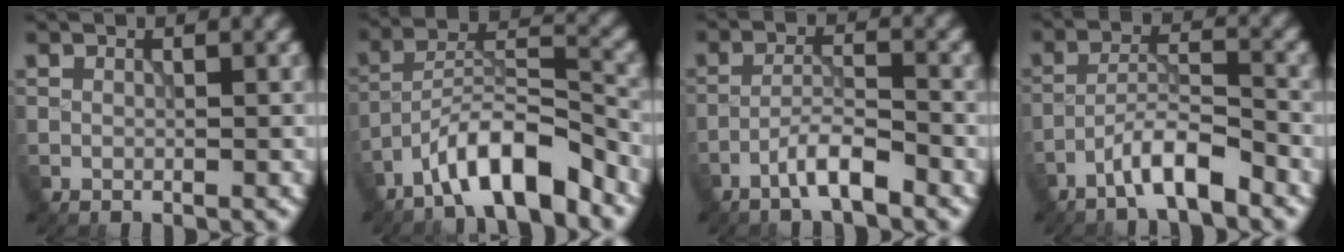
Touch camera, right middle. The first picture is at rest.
{"total": 7.5, "force": [-5.4, 1.8, 4.8], "torque": [-0.079, 0.014, -0.097]}
{"total": 3.5, "force": [-2.5, 0.5, 2.4], "torque": [-0.044, 0.011, -0.052]}
{"total": 4.4, "force": [-3.2, 0.7, 3.0], "torque": [-0.051, 0.013, -0.066]}